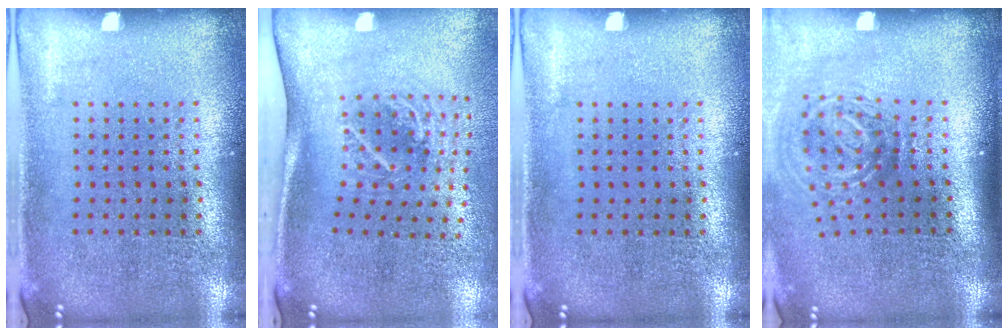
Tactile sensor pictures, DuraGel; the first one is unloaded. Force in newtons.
{"total": 1.9, "press": 1.2, "slide": 1.5}
{"total": 0.0}
{"total": 2.0, "press": 1.2, "slide": 1.6}